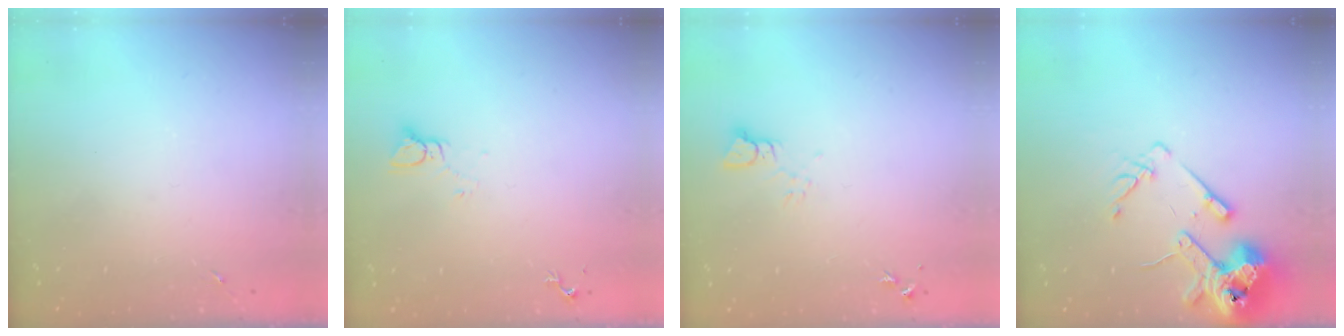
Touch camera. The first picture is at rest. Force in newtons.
{"total": 3.0, "press": 3.0, "slide": 0.2}
{"total": 3.2, "press": 3.2, "slide": 0.1}
{"total": 15.2, "press": 14.9, "slide": 2.8}